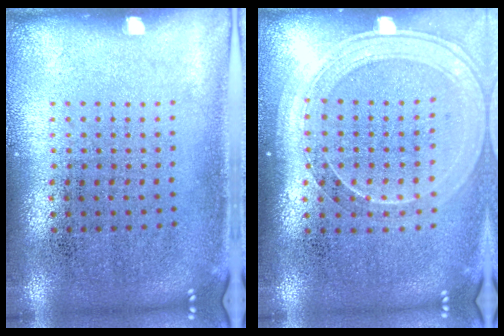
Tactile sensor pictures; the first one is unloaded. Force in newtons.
{"total": 1.8, "press": 1.6, "slide": 0.8}